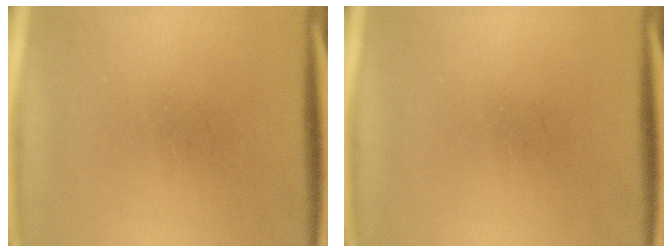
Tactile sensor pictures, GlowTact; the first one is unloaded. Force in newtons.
{"total": 0.0}